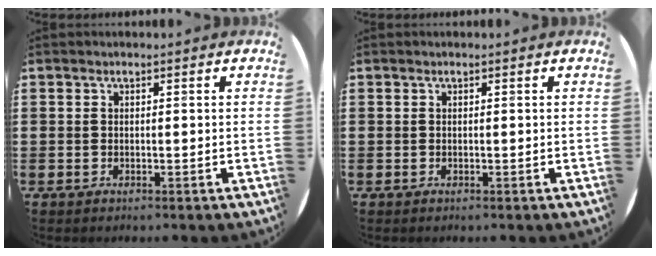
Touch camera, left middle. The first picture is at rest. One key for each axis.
{"total": 0.0}